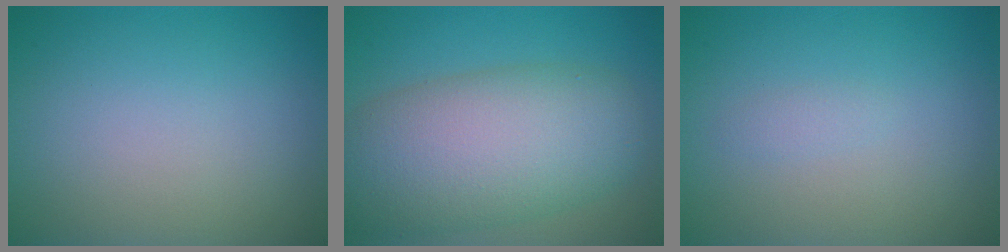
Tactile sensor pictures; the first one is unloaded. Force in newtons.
{"total": 10.0, "press": 10.0, "slide": 0.9}
{"total": 0.6, "press": 0.6, "slide": 0.0}